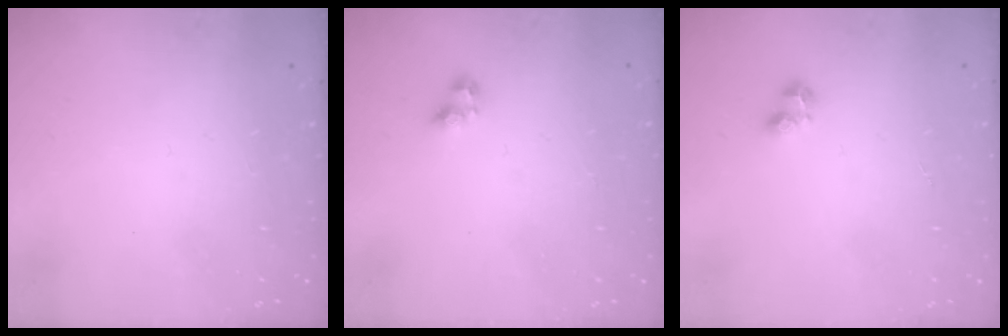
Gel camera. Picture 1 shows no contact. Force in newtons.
{"total": 2.7, "press": 2.7, "slide": 0.3}
{"total": 3.4, "press": 3.3, "slide": 0.7}